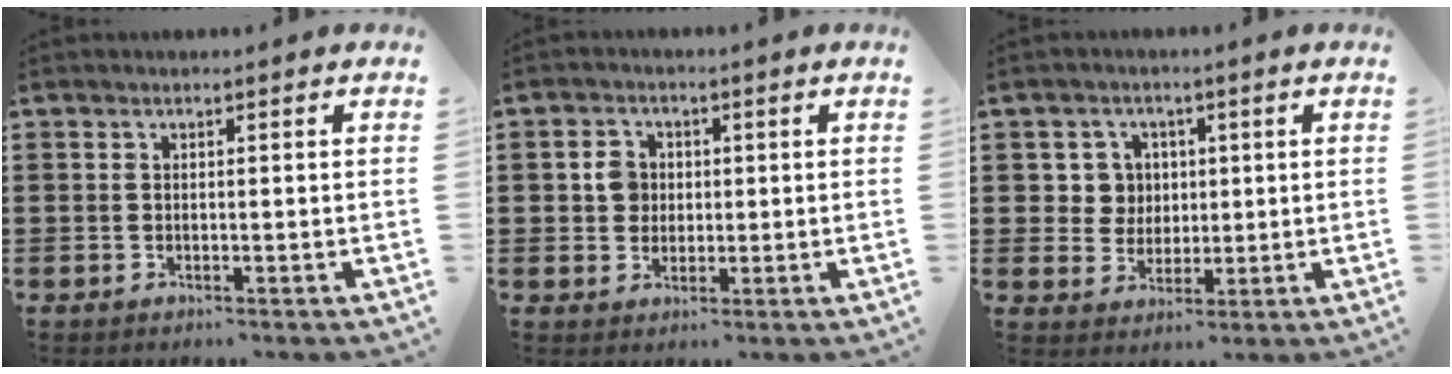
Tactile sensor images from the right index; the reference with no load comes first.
{"total": 3.7, "force": [0.3, 3.2, 1.7], "torque": [-0.044, 0.011, 0.003]}
{"total": 4.8, "force": [1.1, 4.5, 1.2], "torque": [-0.045, 0.015, 0.018]}